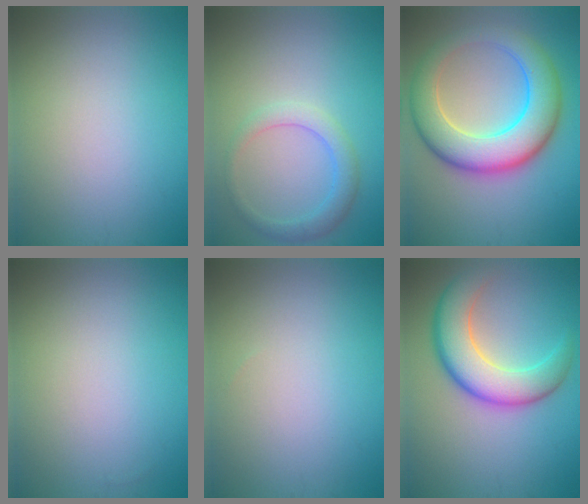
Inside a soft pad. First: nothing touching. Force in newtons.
{"total": 2.6, "press": 2.6, "slide": 0.2}
{"total": 9.1, "press": 9.1, "slide": 0.4}
{"total": 0.0}
{"total": 0.0}
{"total": 7.3, "press": 7.3, "slide": 0.4}